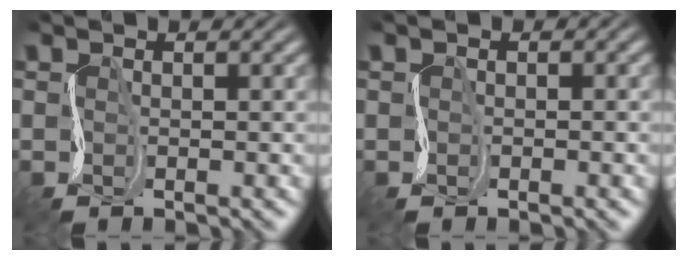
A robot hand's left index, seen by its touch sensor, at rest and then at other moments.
{"total": 0.6, "force": [-0.1, 0.4, 0.4], "torque": [-0.008, 0.000, -0.003]}